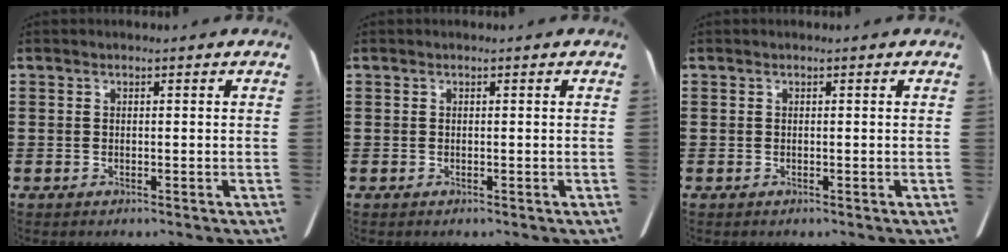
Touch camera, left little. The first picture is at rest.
{"total": 0.0}
{"total": 0.0}